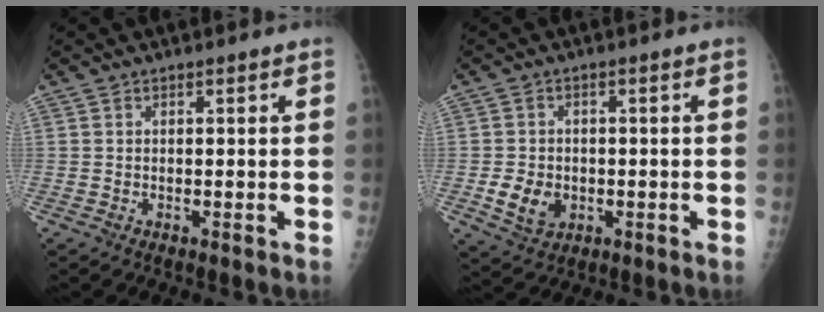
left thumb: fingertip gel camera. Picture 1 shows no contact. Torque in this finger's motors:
{"motor_torque": [-0.28, 0.31, -0.07, -0.12, 0.03]}